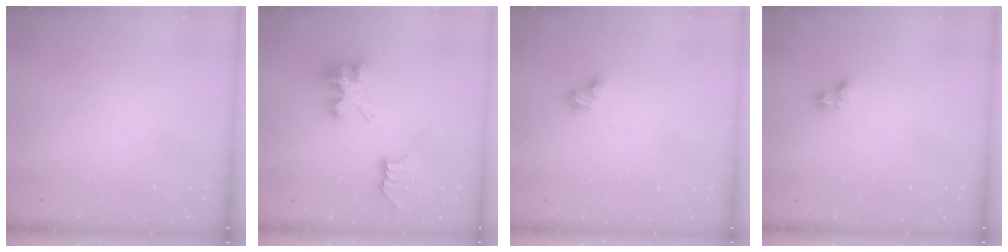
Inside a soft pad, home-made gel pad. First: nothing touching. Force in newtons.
{"total": 7.5, "press": 7.5, "slide": 0.1}
{"total": 3.7, "press": 3.3, "slide": 1.5}
{"total": 3.0, "press": 3.0, "slide": 0.4}